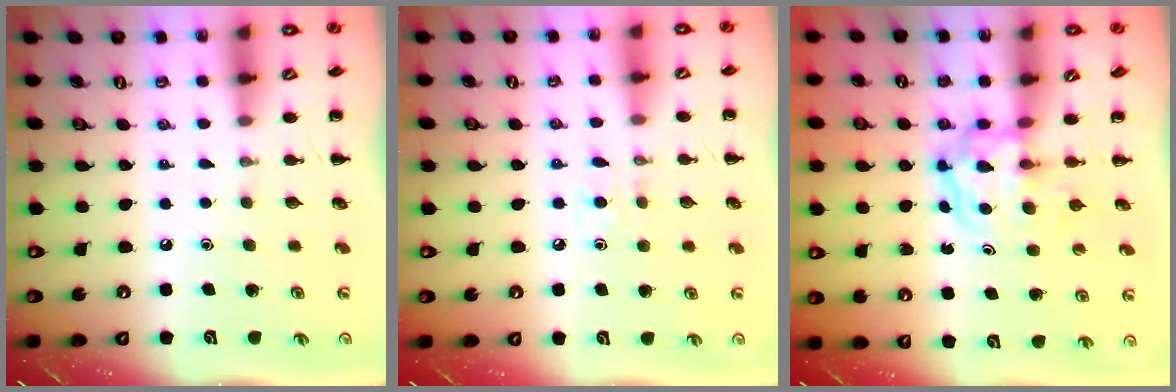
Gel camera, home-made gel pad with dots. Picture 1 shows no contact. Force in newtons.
{"total": 5.3, "press": 4.9, "slide": 1.8}
{"total": 3.9, "press": 3.9, "slide": 0.5}